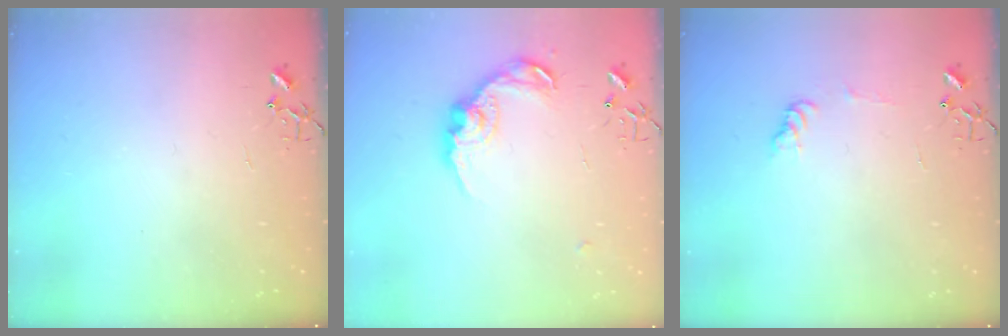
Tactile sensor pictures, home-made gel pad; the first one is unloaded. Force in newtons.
{"total": 13.9, "press": 13.9, "slide": 0.8}
{"total": 7.3, "press": 7.3, "slide": 0.8}